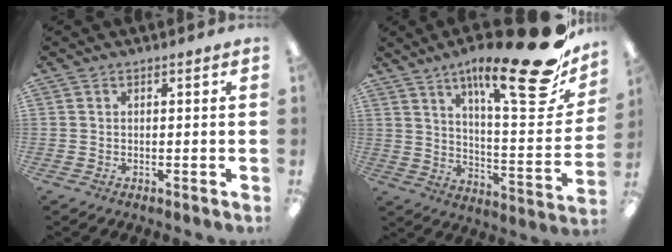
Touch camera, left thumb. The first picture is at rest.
{"total": 24.6, "force": [15.5, 6.6, 17.9], "torque": [-0.257, -0.105, 0.244]}